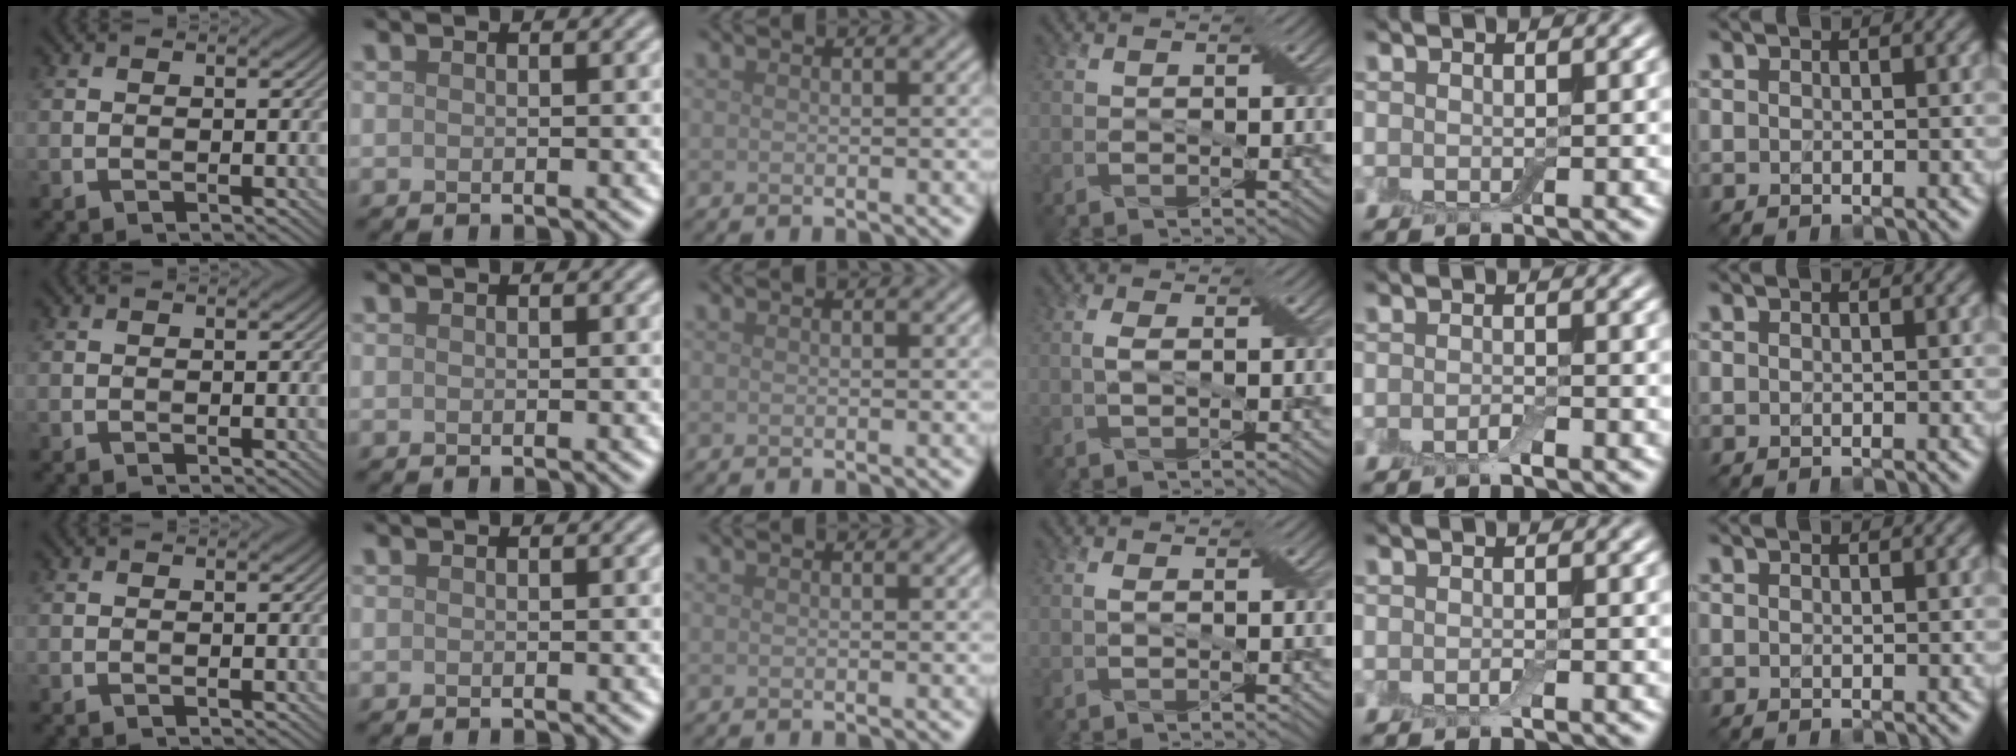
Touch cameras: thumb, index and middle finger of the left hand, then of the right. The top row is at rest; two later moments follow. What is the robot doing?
{"motion": "shake", "object": "box of matches"}